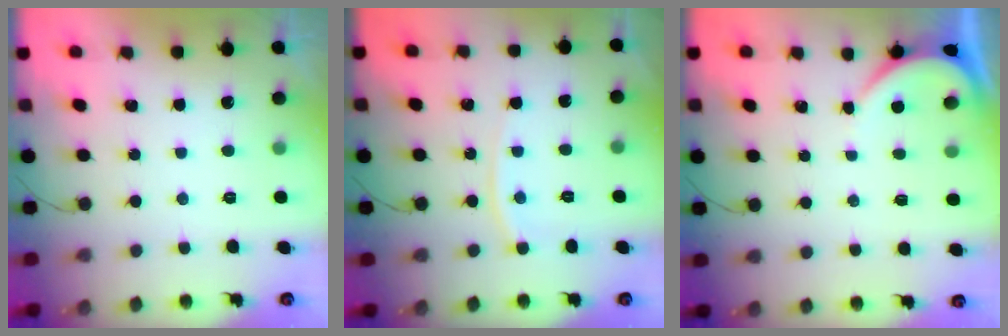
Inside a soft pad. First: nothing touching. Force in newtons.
{"total": 4.6, "press": 4.5, "slide": 0.7}
{"total": 2.6, "press": 2.6, "slide": 0.2}